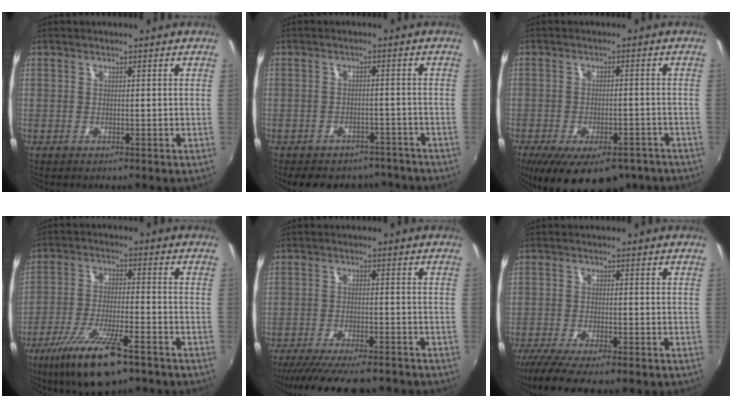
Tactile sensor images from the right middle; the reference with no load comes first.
{"total": 13.7, "force": [-11.3, 6.3, 4.7], "torque": [-0.105, 0.008, -0.134]}
{"total": 17.8, "force": [-12.5, 7.5, 10.3], "torque": [-0.195, -0.034, -0.169]}
{"total": 13.8, "force": [-8.9, 3.5, 9.9], "torque": [-0.207, -0.035, -0.160]}
{"total": 14.7, "force": [-12.5, 2.9, 7.2], "torque": [-0.147, -0.035, -0.187]}
{"total": 9.1, "force": [-6.8, 1.6, 5.9], "torque": [-0.136, -0.039, -0.117]}